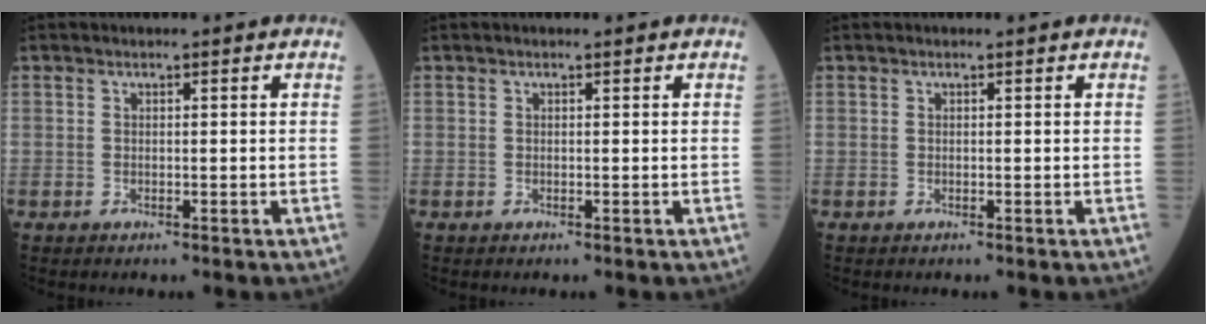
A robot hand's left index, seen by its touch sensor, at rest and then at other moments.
{"total": 0.0}
{"total": 0.0}